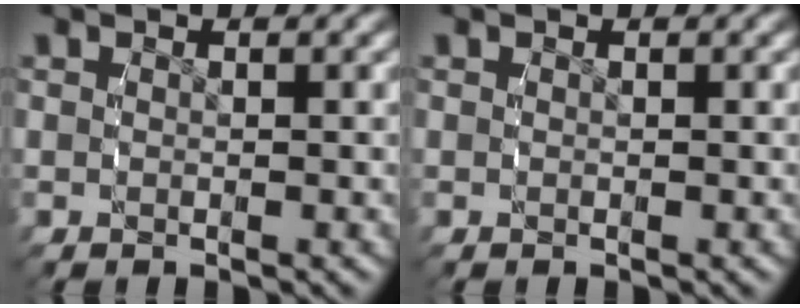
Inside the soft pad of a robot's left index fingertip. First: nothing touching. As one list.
[{"total": 0.0}]